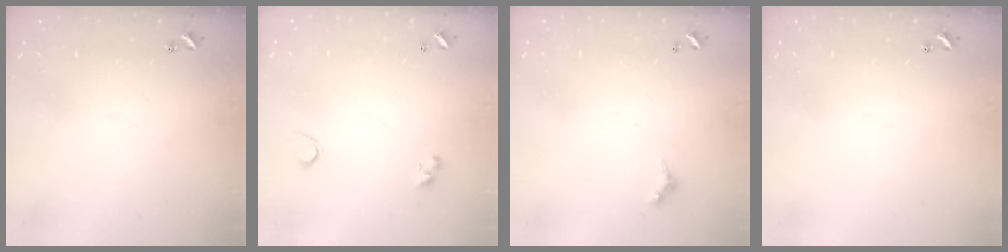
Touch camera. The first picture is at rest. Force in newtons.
{"total": 2.8, "press": 2.6, "slide": 1.2}
{"total": 2.4, "press": 2.3, "slide": 0.5}
{"total": 0.0}